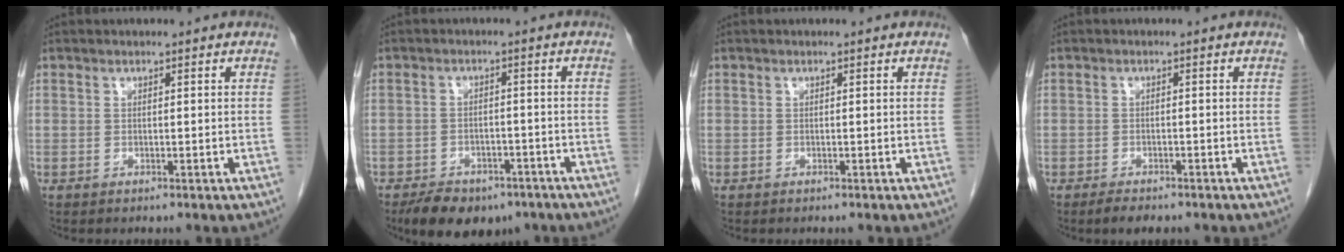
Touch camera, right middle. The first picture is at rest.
{"total": 9.3, "force": [-6.8, 4.8, 4.1], "torque": [-0.058, 0.002, -0.099]}
{"total": 0.0}
{"total": 2.5, "force": [-2.0, 0.9, 1.2], "torque": [-0.024, -0.003, -0.028]}